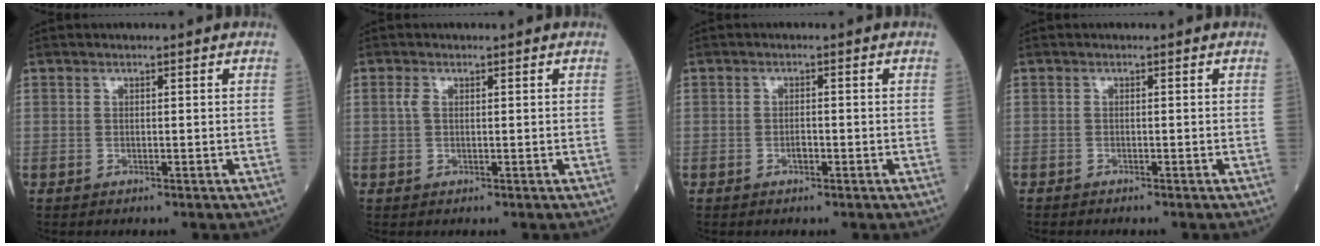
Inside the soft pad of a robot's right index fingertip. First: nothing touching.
{"total": 1.2, "force": [0.3, 0.6, 1.0], "torque": [-0.027, 0.008, 0.008]}
{"total": 1.3, "force": [-0.6, 0.4, 1.1], "torque": [-0.022, 0.001, -0.009]}
{"total": 0.9, "force": [-0.8, 0.1, 0.3], "torque": [-0.006, -0.001, -0.014]}